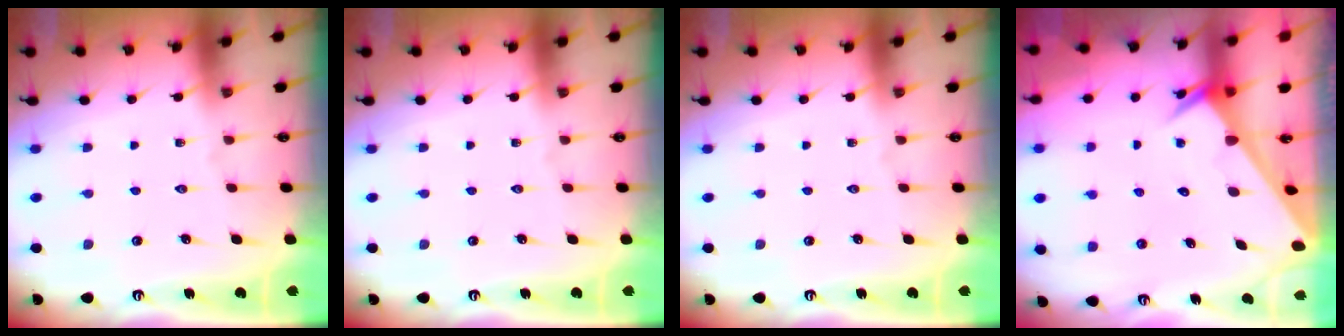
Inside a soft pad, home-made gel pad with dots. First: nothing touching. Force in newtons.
{"total": 0.0}
{"total": 0.0}
{"total": 2.3, "press": 2.3, "slide": 0.1}